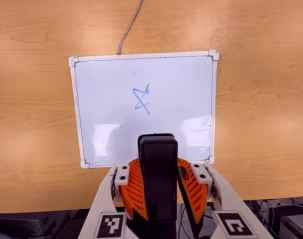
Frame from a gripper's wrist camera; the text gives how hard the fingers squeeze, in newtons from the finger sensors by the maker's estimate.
{"total": 9.2, "left": 9.0, "right": 9.5}